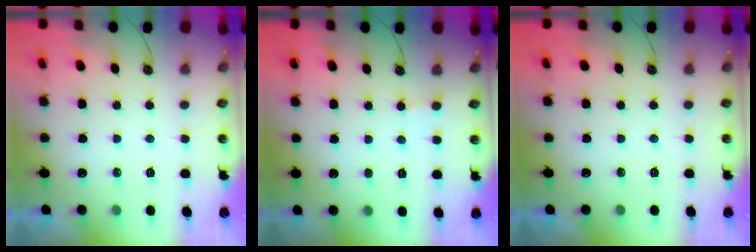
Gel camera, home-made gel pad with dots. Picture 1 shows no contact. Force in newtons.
{"total": 1.7, "press": 1.7, "slide": 0.3}
{"total": 0.0}